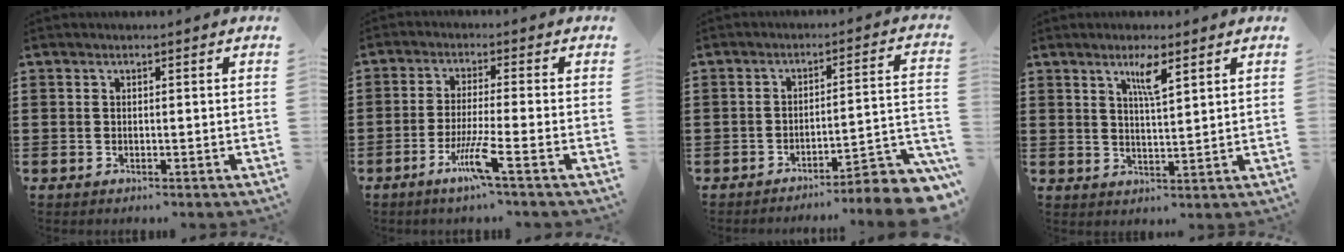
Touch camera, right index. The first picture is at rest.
{"total": 6.6, "force": [-3.5, -0.3, 5.5], "torque": [-0.116, -0.017, -0.067]}
{"total": 5.2, "force": [-4.7, 0.2, 2.3], "torque": [-0.036, -0.013, -0.094]}
{"total": 4.2, "force": [2.6, 0.6, 3.2], "torque": [-0.063, 0.001, 0.042]}